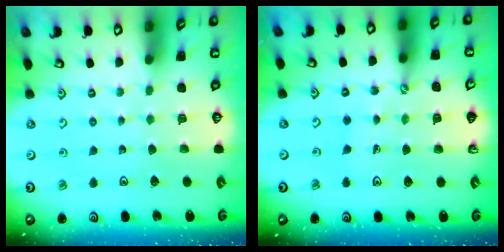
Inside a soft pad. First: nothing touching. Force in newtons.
{"total": 2.5, "press": 2.2, "slide": 1.3}